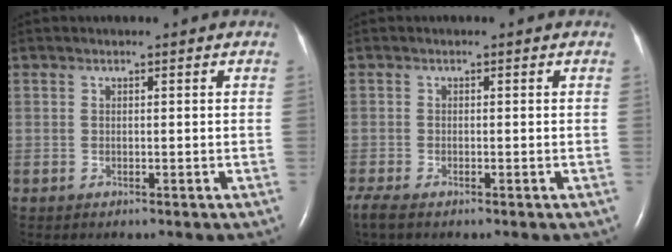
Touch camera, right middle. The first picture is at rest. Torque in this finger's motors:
{"motor_torque": [0.27, -0.28, 0.00, 0.01]}